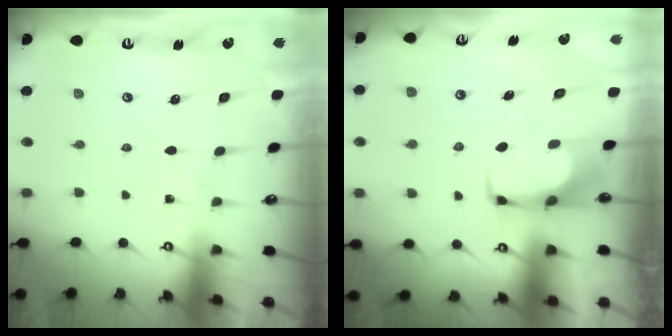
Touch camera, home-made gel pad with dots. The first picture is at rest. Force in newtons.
{"total": 1.6, "press": 1.4, "slide": 0.7}